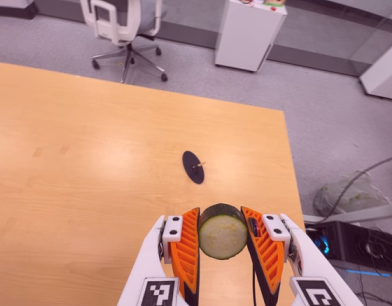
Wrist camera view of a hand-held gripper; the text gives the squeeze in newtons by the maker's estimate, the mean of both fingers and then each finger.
{"total": 10.8, "left": 9.9, "right": 11.6}